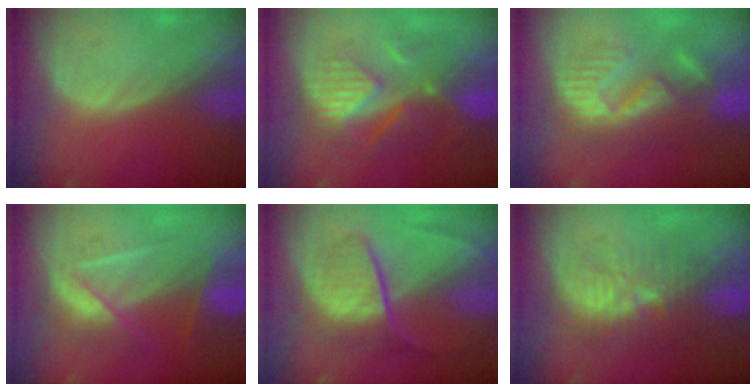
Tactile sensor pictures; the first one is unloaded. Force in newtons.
{"total": 8.4, "press": 8.3, "slide": 1.3}
{"total": 8.7, "press": 8.6, "slide": 1.5}
{"total": 7.3, "press": 6.4, "slide": 3.5}
{"total": 9.1, "press": 7.5, "slide": 5.2}
{"total": 9.3, "press": 8.9, "slide": 2.5}